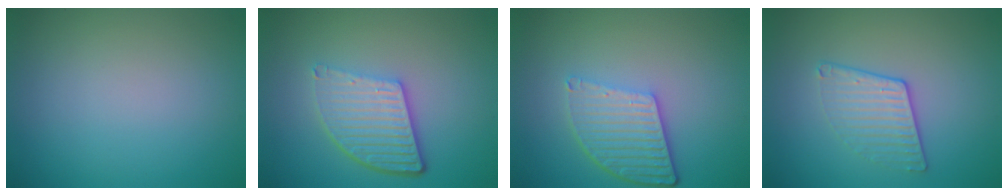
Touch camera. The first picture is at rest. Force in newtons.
{"total": 5.6, "press": 4.0, "slide": 4.0}
{"total": 5.2, "press": 3.8, "slide": 3.6}
{"total": 2.3, "press": 1.9, "slide": 1.3}